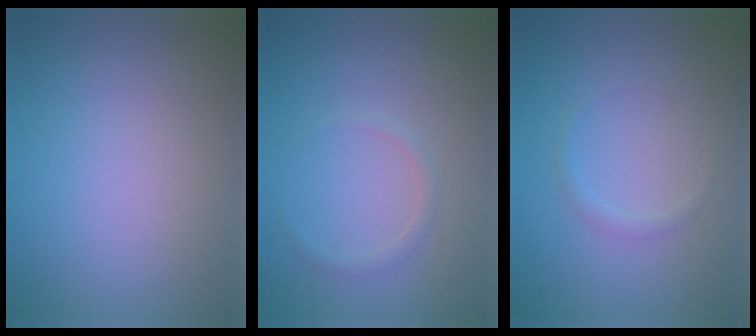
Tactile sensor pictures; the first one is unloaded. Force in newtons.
{"total": 0.9, "press": 0.9, "slide": 0.1}
{"total": 0.8, "press": 0.8, "slide": 0.1}